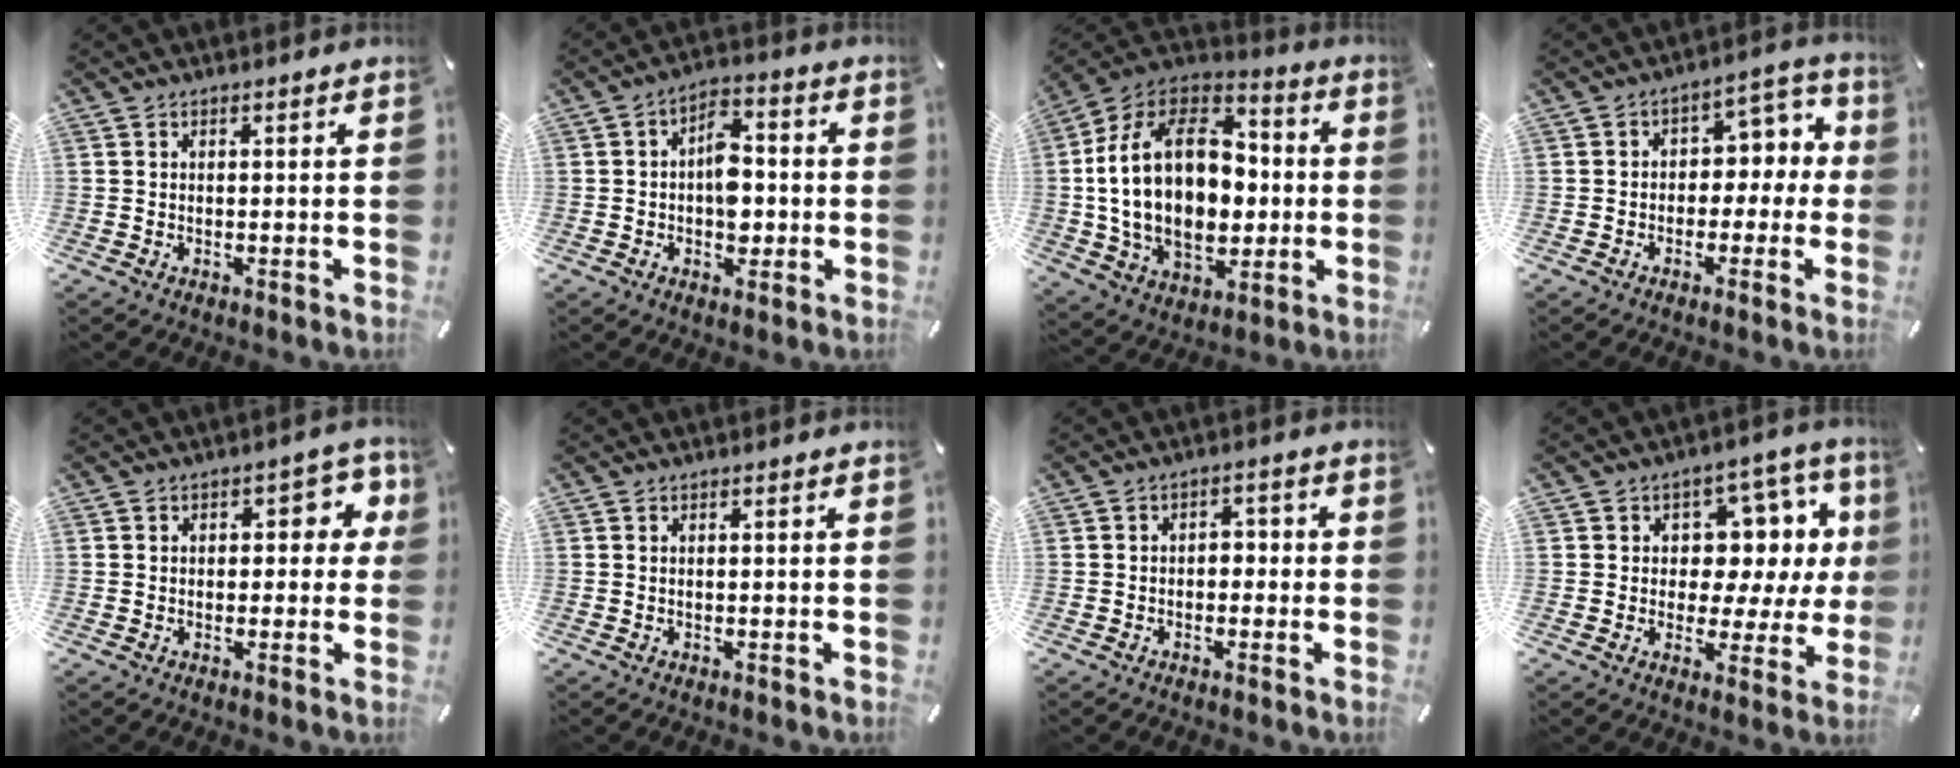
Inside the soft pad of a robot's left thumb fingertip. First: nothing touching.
{"total": 7.9, "force": [-1.0, 5.4, 5.7], "torque": [-0.068, 0.007, -0.020]}
{"total": 25.7, "force": [-0.2, 18.1, 18.3], "torque": [-0.365, 0.001, 0.003]}
{"total": 7.4, "force": [-0.4, 6.0, 4.2], "torque": [-0.041, 0.005, -0.015]}
{"total": 6.2, "force": [1.0, 4.2, 4.5], "torque": [-0.049, 0.003, 0.009]}
{"total": 0.0}
{"total": 2.8, "force": [-1.8, 1.8, 1.2], "torque": [-0.023, 0.015, -0.038]}
{"total": 10.2, "force": [2.6, 8.3, 5.2], "torque": [-0.056, -0.031, 0.050]}